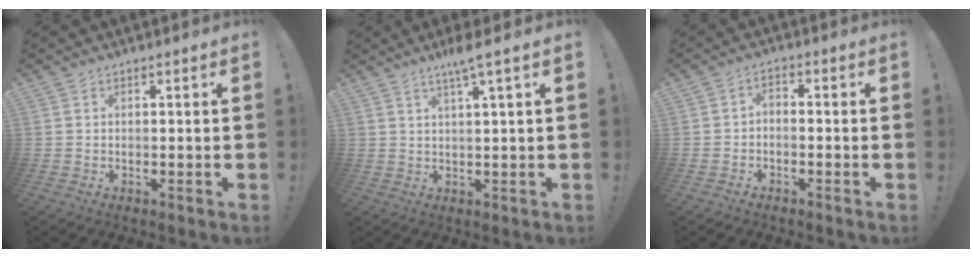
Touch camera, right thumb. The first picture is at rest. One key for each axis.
{"total": 5.4, "fx": 3.4, "fy": -0.7, "fz": 4.2, "tx": -0.071, "ty": -0.016, "tz": 0.052}
{"total": 2.4, "fx": -1.9, "fy": 0.9, "fz": 1.1, "tx": -0.023, "ty": 0.005, "tz": -0.038}